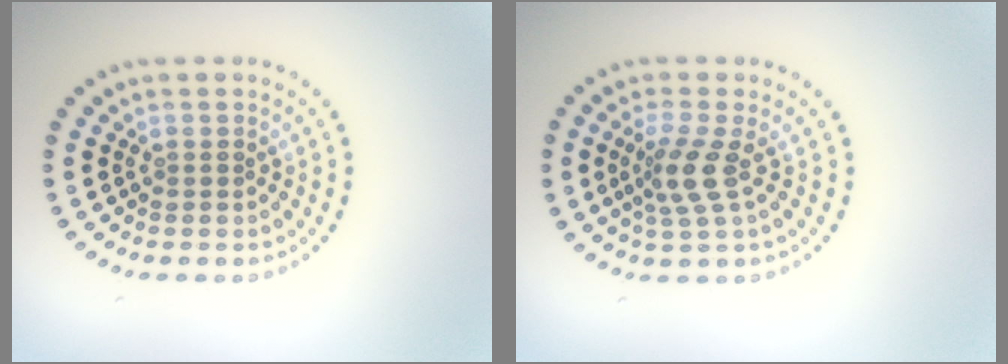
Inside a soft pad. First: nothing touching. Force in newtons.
{"total": 2.9, "press": 2.1, "slide": 2.0}